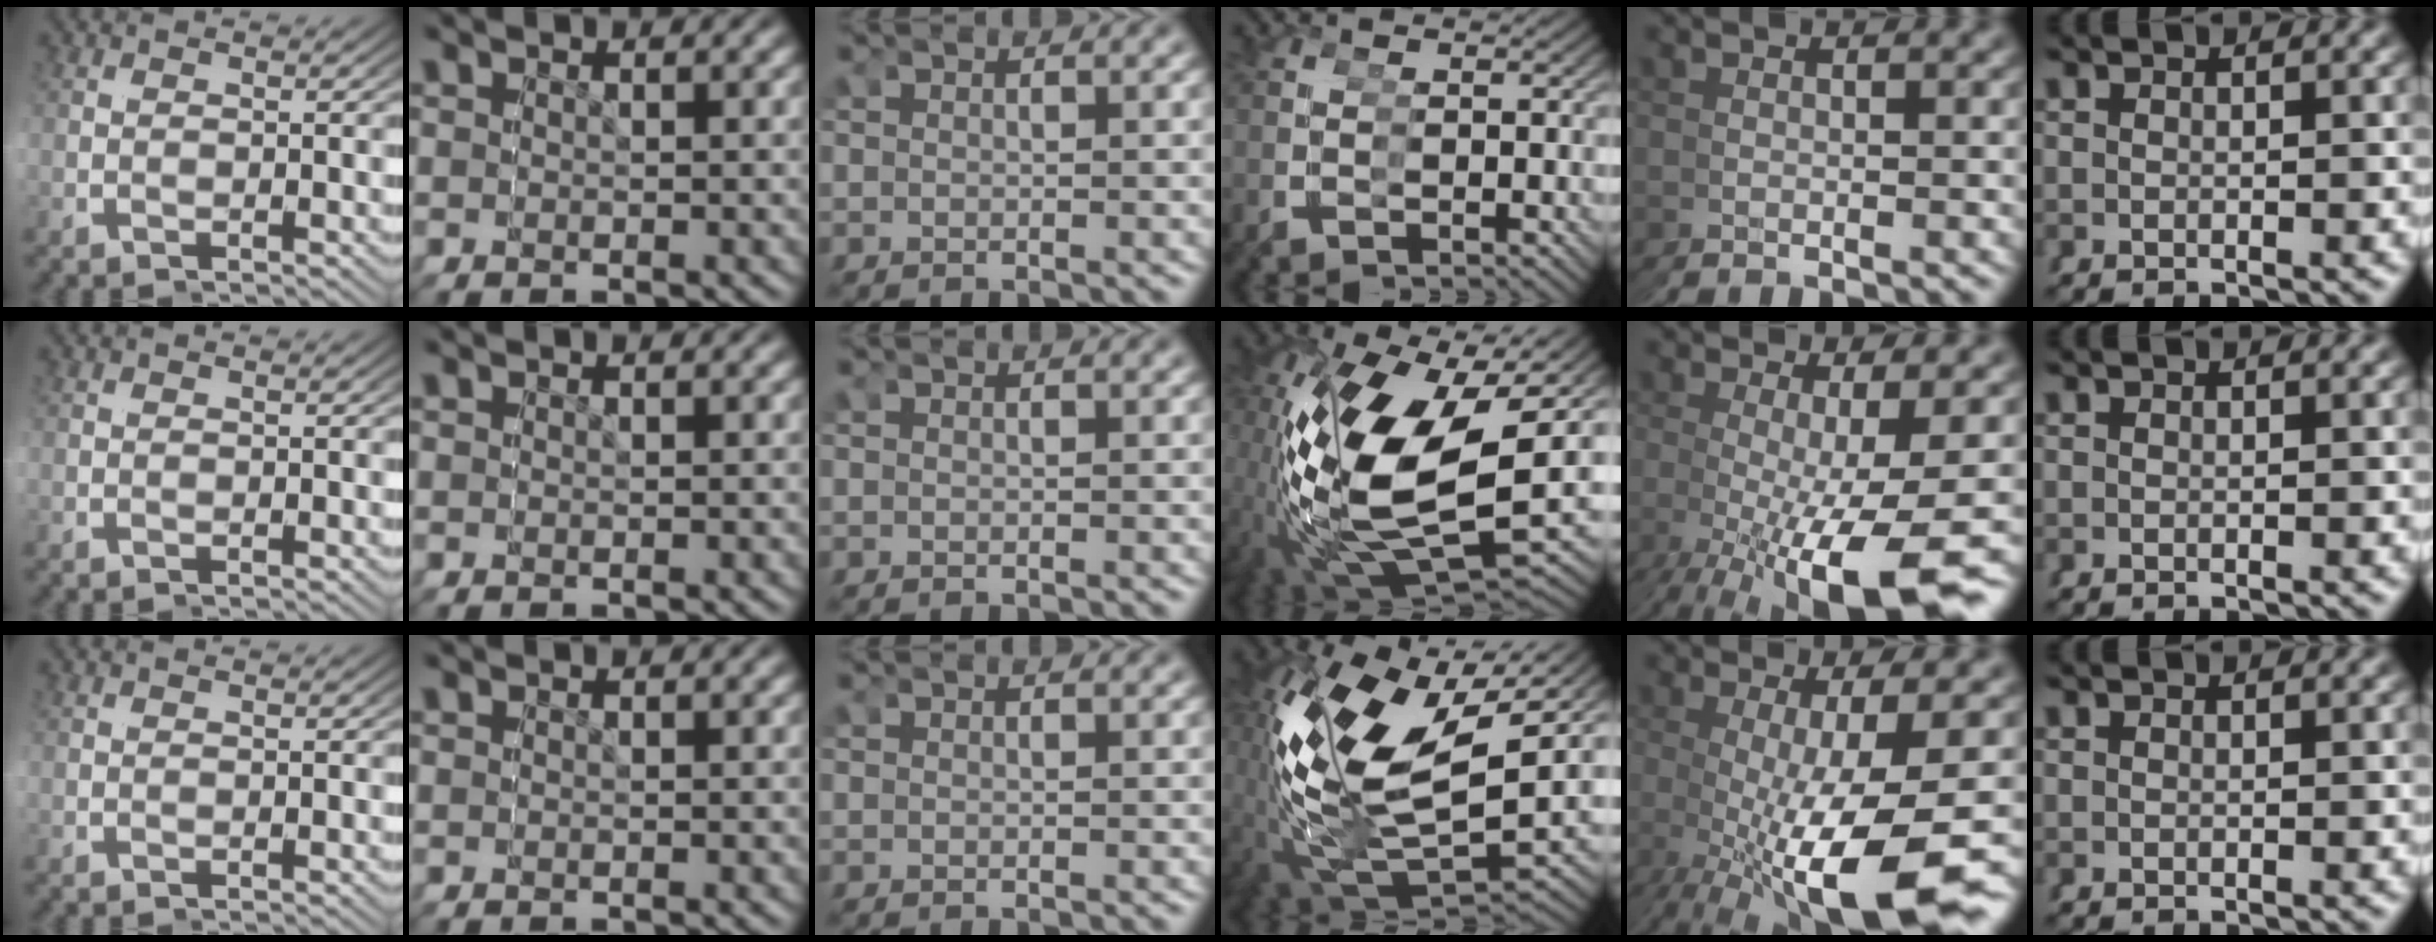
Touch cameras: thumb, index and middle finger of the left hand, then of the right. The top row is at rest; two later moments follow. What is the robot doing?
{"motion": "grasp_and_lifting", "object": "glue stick"}